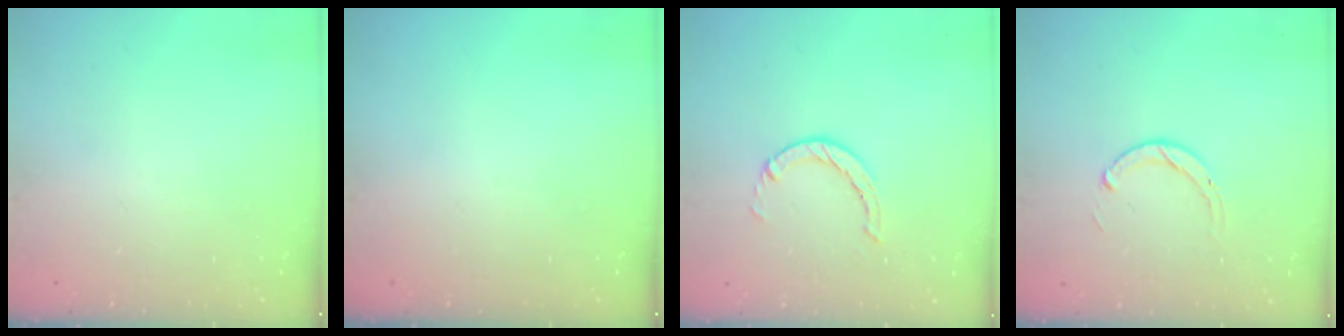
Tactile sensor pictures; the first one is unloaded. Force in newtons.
{"total": 0.0}
{"total": 1.2, "press": 1.2, "slide": 0.2}
{"total": 2.3, "press": 2.3, "slide": 0.3}